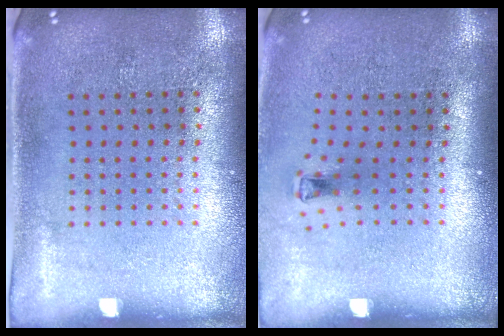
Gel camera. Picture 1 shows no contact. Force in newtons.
{"total": 0.7, "press": 0.3, "slide": 0.7}